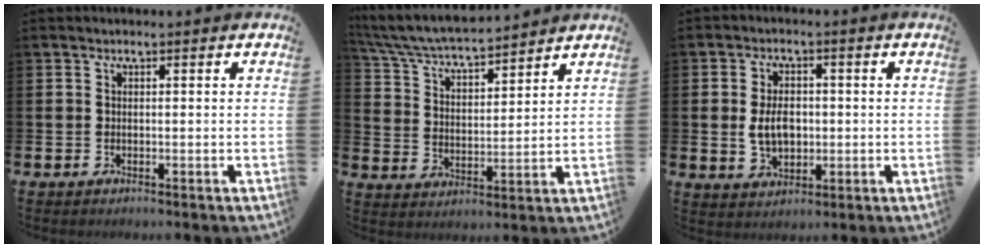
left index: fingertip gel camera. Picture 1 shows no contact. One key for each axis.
{"total": 6.1, "fx": 5.9, "fy": 0.8, "fz": 1.6, "tx": -0.063, "ty": -0.042, "tz": 0.100}
{"total": 4.9, "fx": 0.1, "fy": 3.3, "fz": 3.6, "tx": -0.055, "ty": 0.004, "tz": -0.005}